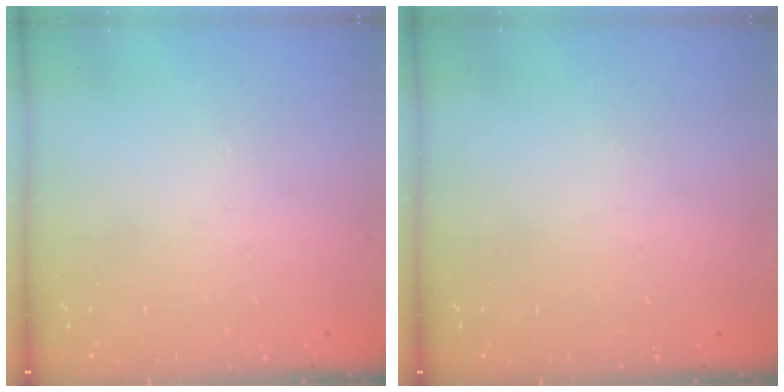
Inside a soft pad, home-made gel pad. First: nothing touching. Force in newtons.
{"total": 0.0}